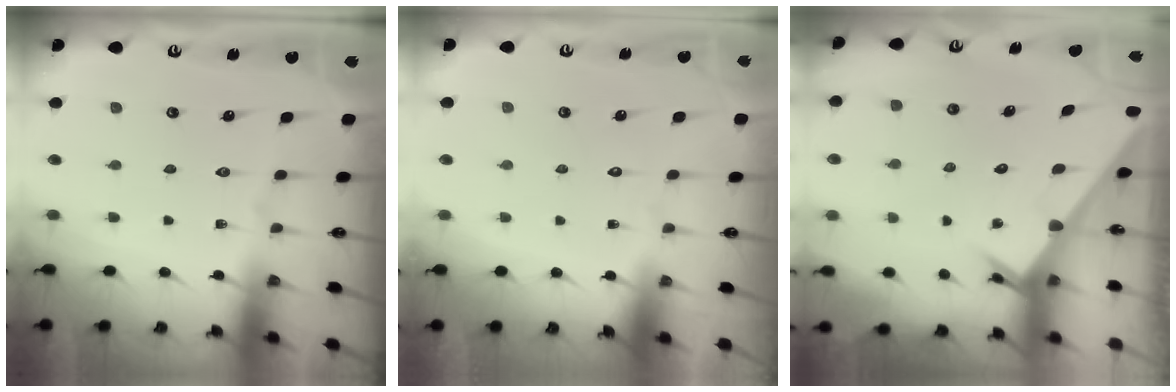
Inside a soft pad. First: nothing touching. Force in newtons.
{"total": 1.7, "press": 1.7, "slide": 0.1}
{"total": 2.6, "press": 2.6, "slide": 0.1}